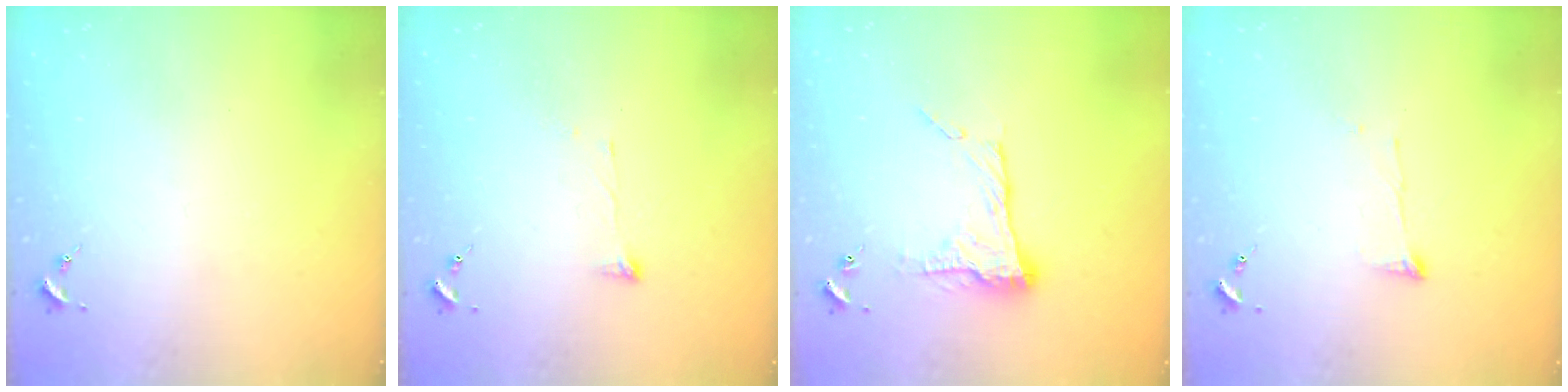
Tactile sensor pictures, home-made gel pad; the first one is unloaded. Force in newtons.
{"total": 4.9, "press": 4.9, "slide": 0.2}
{"total": 13.9, "press": 13.9, "slide": 1.1}
{"total": 4.1, "press": 4.1, "slide": 0.7}